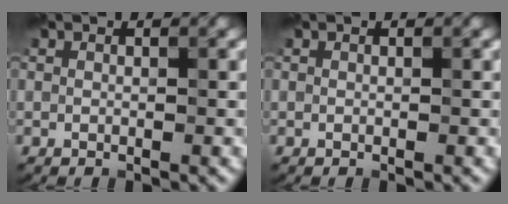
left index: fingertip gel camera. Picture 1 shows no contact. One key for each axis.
{"total": 0.0}